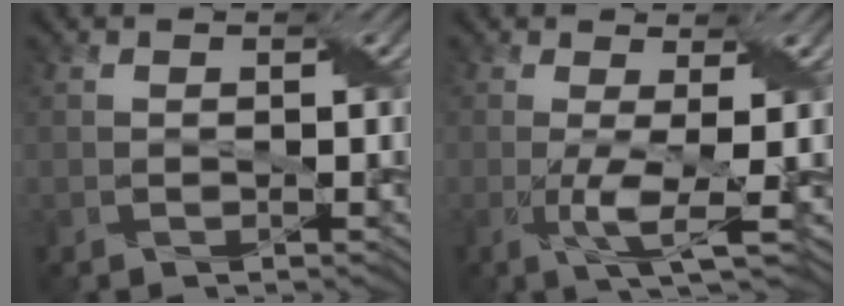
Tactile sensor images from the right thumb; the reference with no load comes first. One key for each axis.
{"total": 4.5, "fx": -0.6, "fy": 0.9, "fz": 4.4, "tx": -0.084, "ty": -0.003, "tz": -0.011}